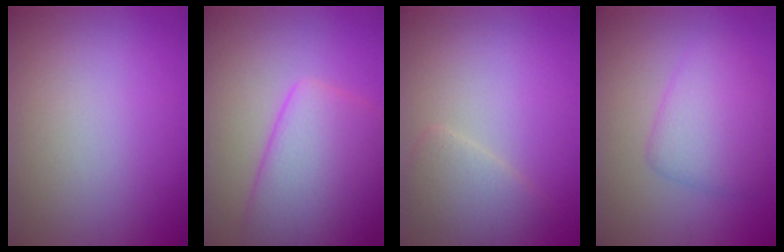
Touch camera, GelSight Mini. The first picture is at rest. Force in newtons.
{"total": 8.2, "press": 8.2, "slide": 0.6}
{"total": 2.9, "press": 2.8, "slide": 0.4}
{"total": 4.2, "press": 4.2, "slide": 0.1}